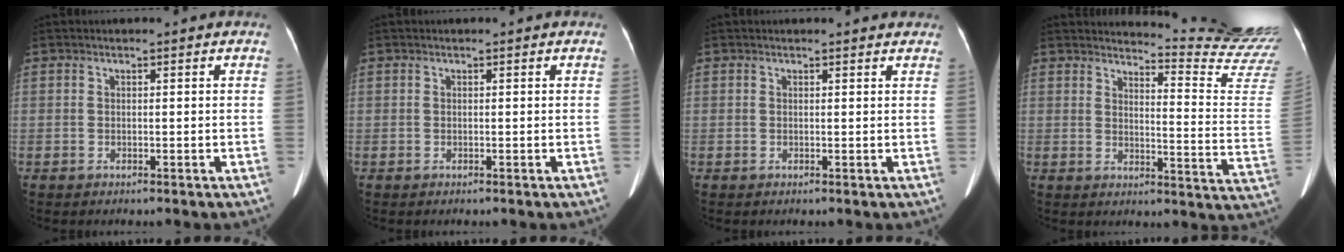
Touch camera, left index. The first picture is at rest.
{"total": 0.0}
{"total": 2.4, "force": [2.3, 0.4, 0.5], "torque": [-0.011, 0.003, 0.018]}
{"total": 16.3, "force": [16.0, -2.4, 1.9], "torque": [-0.023, -0.166, 0.168]}